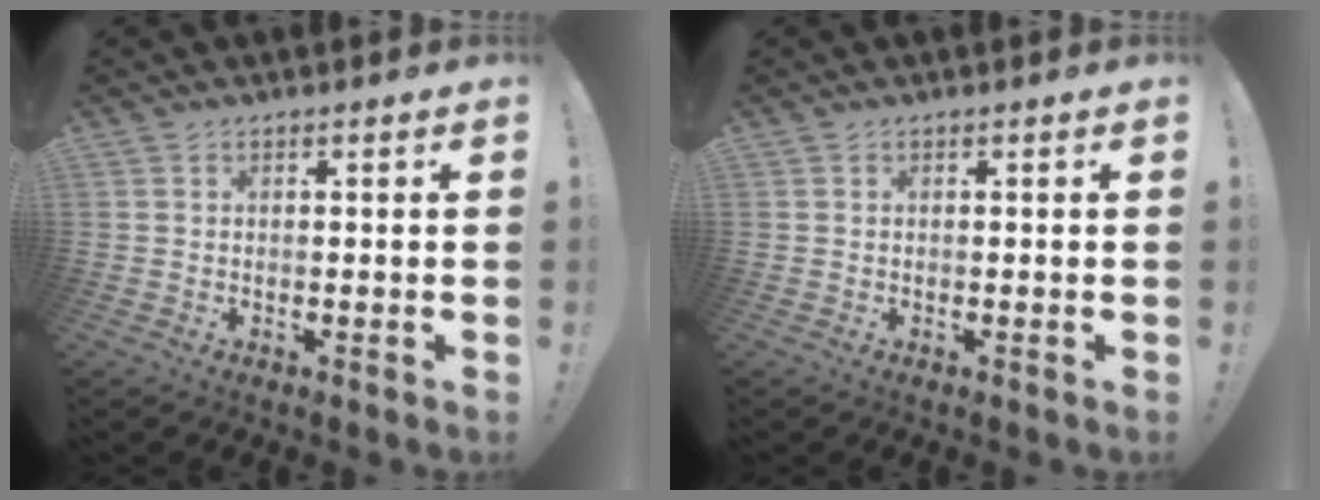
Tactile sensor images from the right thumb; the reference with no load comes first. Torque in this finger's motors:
{"motor_torque": [0.00, 0.00, 0.00, 0.01, 0.00]}